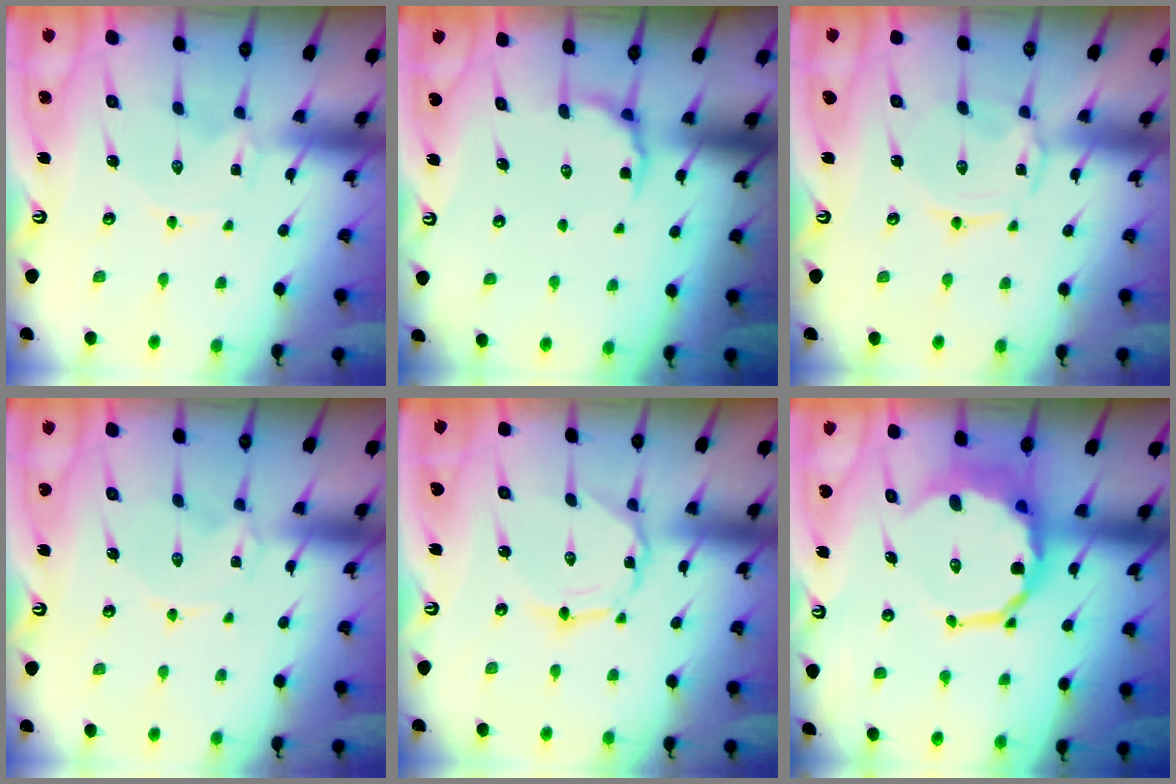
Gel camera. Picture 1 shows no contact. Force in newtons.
{"total": 5.4, "press": 4.8, "slide": 2.4}
{"total": 1.7, "press": 1.7, "slide": 0.4}
{"total": 0.0}
{"total": 1.1, "press": 1.0, "slide": 0.2}
{"total": 12.2, "press": 11.9, "slide": 2.8}